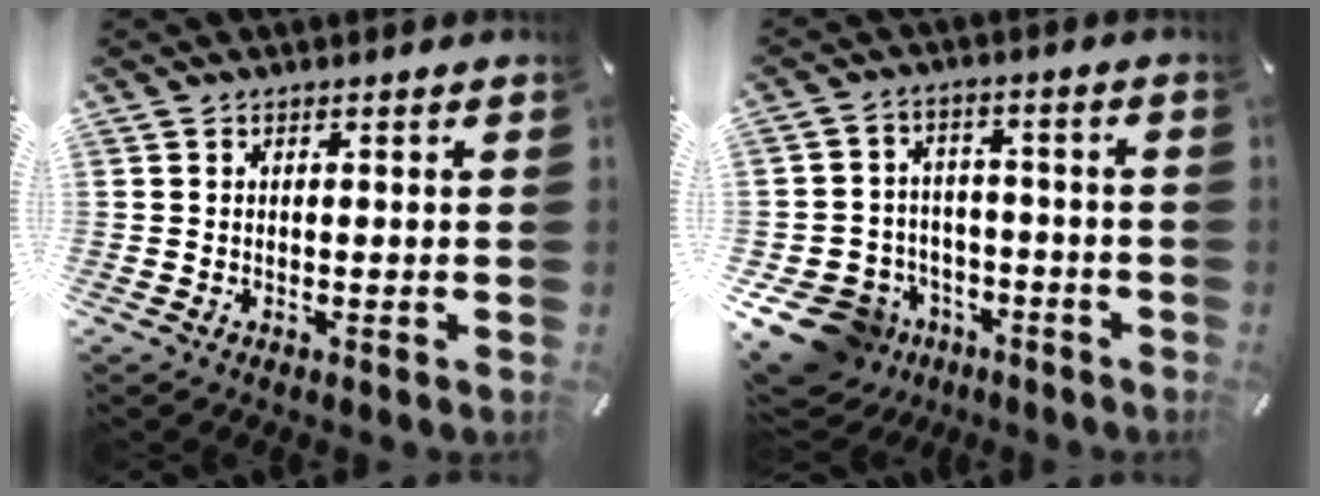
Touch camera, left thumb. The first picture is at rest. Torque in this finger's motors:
{"motor_torque": [0.11, 0.51, 0.64, 0.50, 0.20]}